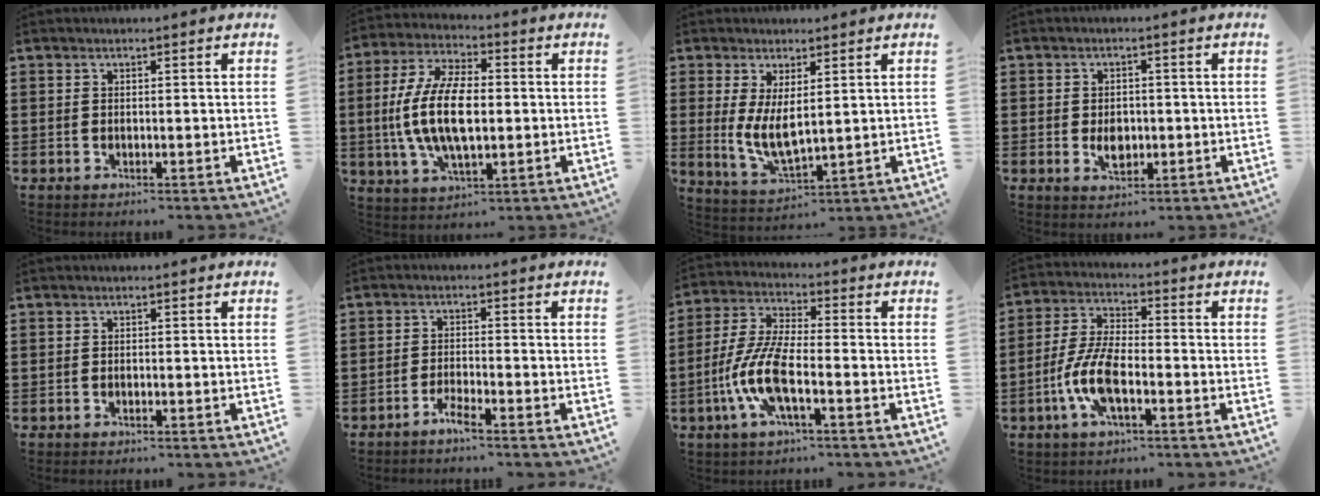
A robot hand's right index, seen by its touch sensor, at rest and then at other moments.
{"total": 12.3, "force": [-0.7, 5.6, 11.0], "torque": [-0.246, -0.008, -0.018]}
{"total": 6.2, "force": [1.0, 2.7, 5.5], "torque": [-0.110, -0.005, 0.017]}
{"total": 3.3, "force": [-0.5, 2.2, 2.5], "torque": [-0.042, 0.001, -0.012]}
{"total": 0.0}
{"total": 2.3, "force": [-2.0, 0.0, 1.1], "torque": [-0.028, -0.002, -0.039]}
{"total": 9.0, "force": [-3.4, 2.5, 7.9], "torque": [-0.194, -0.017, -0.072]}
{"total": 8.3, "force": [-2.9, 3.2, 7.1], "torque": [-0.167, -0.009, -0.060]}